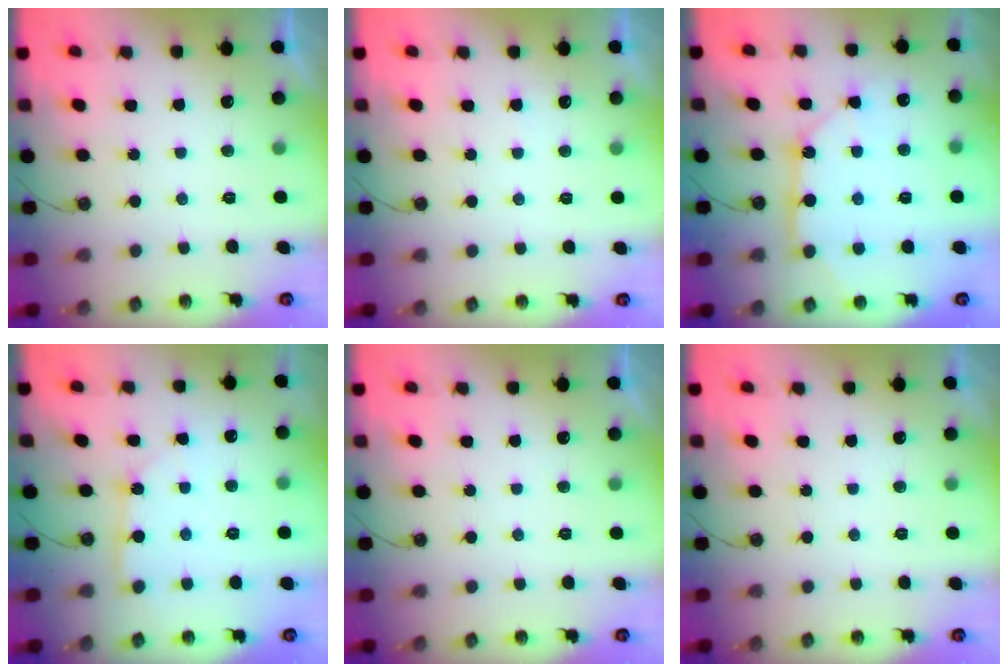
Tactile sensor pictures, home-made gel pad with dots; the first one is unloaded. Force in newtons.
{"total": 2.9, "press": 2.9, "slide": 0.5}
{"total": 12.6, "press": 12.5, "slide": 1.1}
{"total": 2.9, "press": 2.9, "slide": 0.1}
{"total": 0.0}
{"total": 0.0}